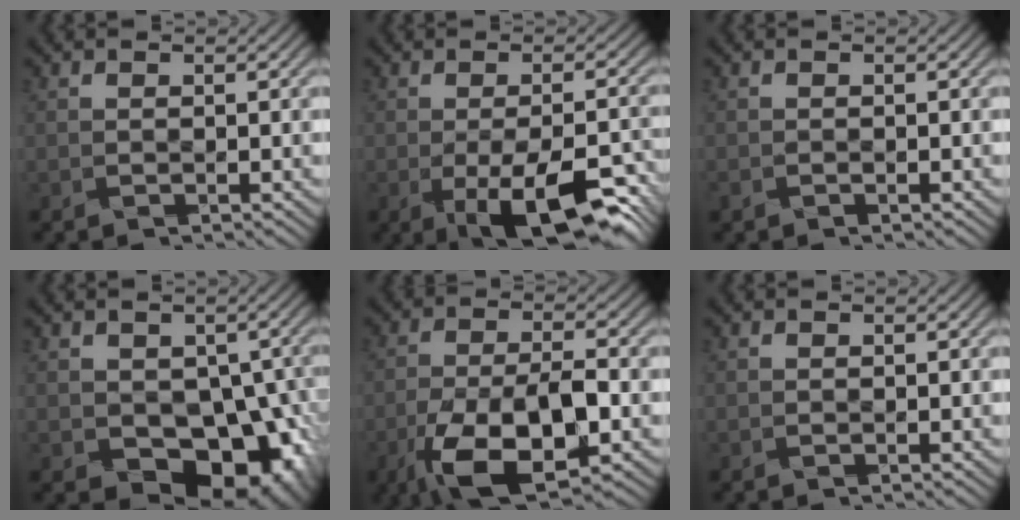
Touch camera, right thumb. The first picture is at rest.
{"total": 13.0, "force": [-6.2, 5.6, 10.0], "torque": [-0.154, -0.023, -0.077]}
{"total": 0.7, "force": [-0.6, 0.4, 0.0], "torque": [-0.008, 0.004, -0.008]}
{"total": 12.5, "force": [-3.3, 9.7, 7.3], "torque": [-0.099, -0.015, -0.058]}
{"total": 12.9, "force": [-6.0, 5.5, 10.0], "torque": [-0.223, -0.030, -0.091]}
{"total": 0.0}